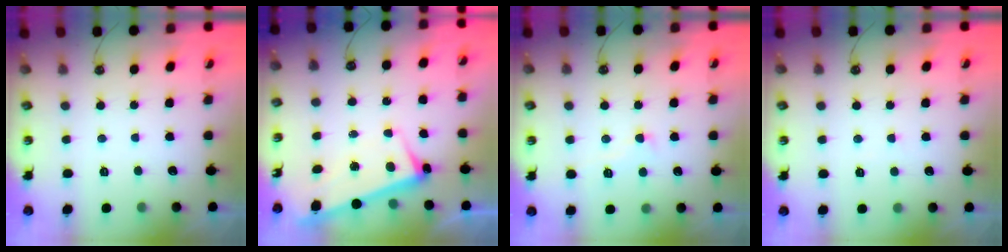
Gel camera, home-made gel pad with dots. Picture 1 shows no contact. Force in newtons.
{"total": 3.3, "press": 3.2, "slide": 0.9}
{"total": 1.7, "press": 1.4, "slide": 0.8}
{"total": 2.5, "press": 2.5, "slide": 0.3}